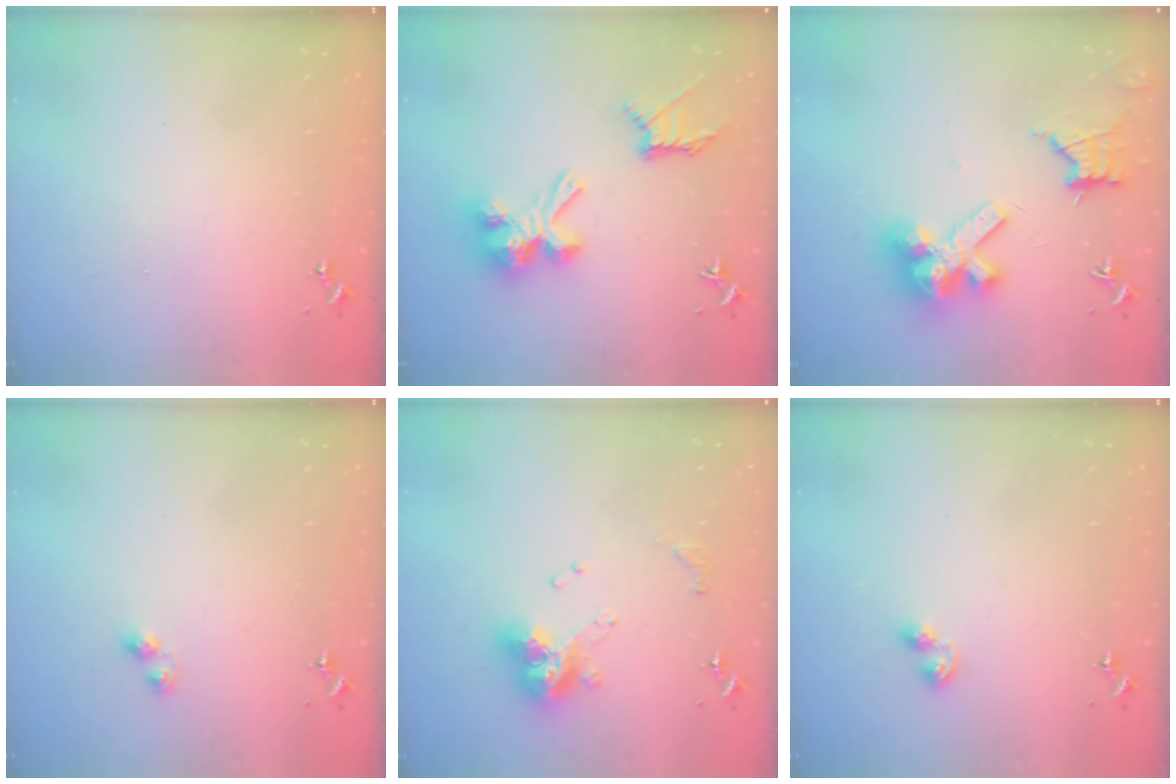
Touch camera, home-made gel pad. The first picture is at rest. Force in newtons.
{"total": 17.8, "press": 17.8, "slide": 1.1}
{"total": 15.0, "press": 14.9, "slide": 1.9}
{"total": 4.7, "press": 4.5, "slide": 1.3}
{"total": 13.5, "press": 13.5, "slide": 1.3}
{"total": 3.7, "press": 3.6, "slide": 0.4}